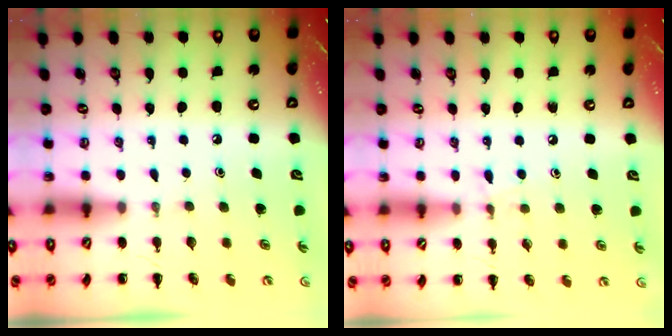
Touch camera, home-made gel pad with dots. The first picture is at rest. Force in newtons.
{"total": 5.7, "press": 5.3, "slide": 2.2}